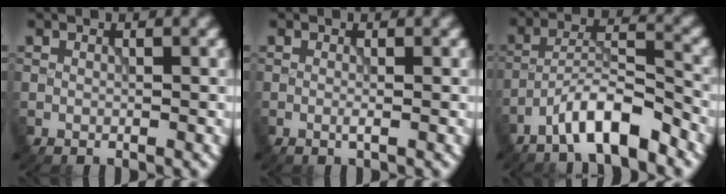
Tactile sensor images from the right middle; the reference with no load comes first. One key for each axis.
{"total": 0.6, "fx": -0.1, "fy": 0.1, "fz": 0.6, "tx": -0.012, "ty": -0.003, "tz": -0.004}
{"total": 5.9, "fx": -4.2, "fy": 1.2, "fz": 3.9, "tx": -0.064, "ty": 0.012, "tz": -0.079}